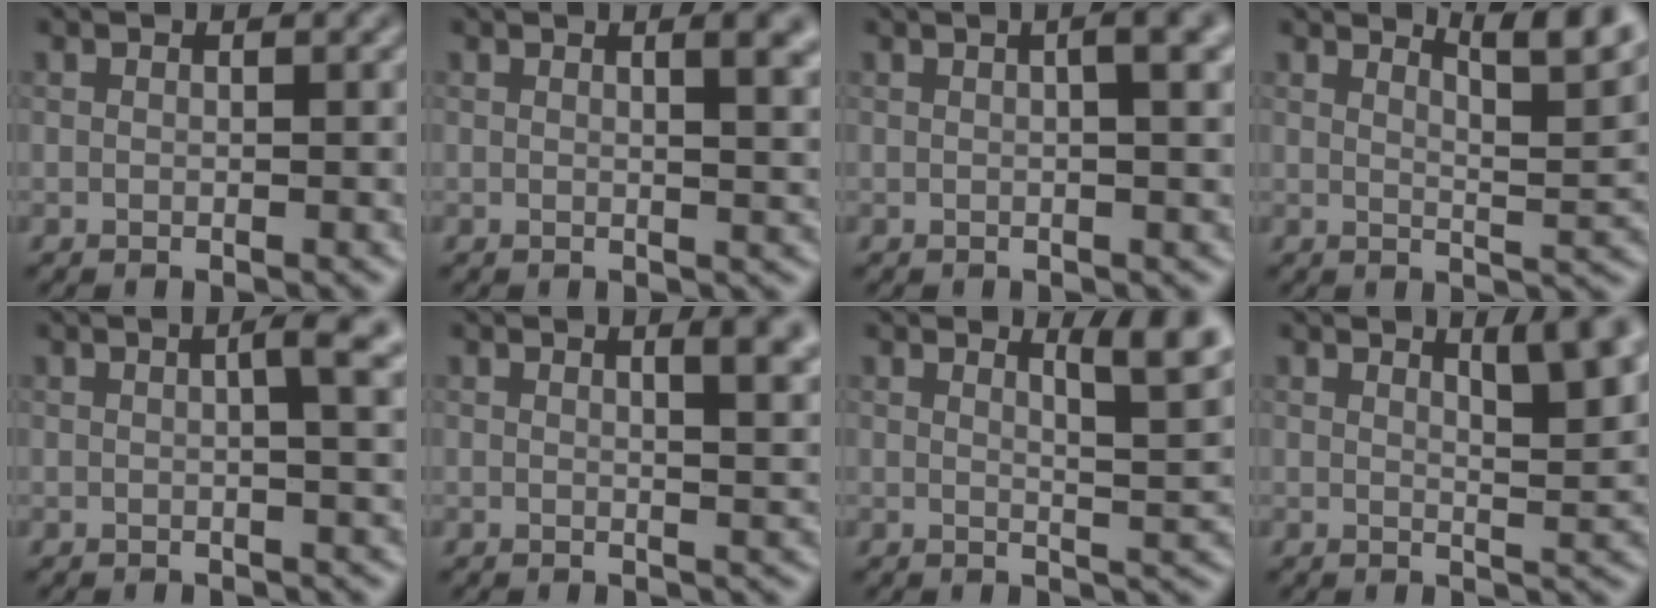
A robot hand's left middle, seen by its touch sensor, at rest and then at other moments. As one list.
[{"total": 4.0, "force": [1.6, 1.6, 3.3], "torque": [-0.021, 0.008, 0.017]}, {"total": 3.9, "force": [1.1, 1.3, 3.5], "torque": [-0.030, 0.010, 0.002]}, {"total": 5.6, "force": [4.2, 1.1, 3.5], "torque": [-0.045, 0.005, 0.053]}, {"total": 4.2, "force": [0.9, 1.3, 3.9], "torque": [-0.040, 0.017, 0.004]}, {"total": 4.9, "force": [2.1, 1.9, 3.9], "torque": [-0.020, 0.011, 0.019]}, {"total": 4.6, "force": [2.8, 1.1, 3.4], "torque": [-0.039, 0.000, 0.043]}, {"total": 4.6, "force": [2.6, 1.2, 3.6], "torque": [-0.039, 0.002, 0.036]}]